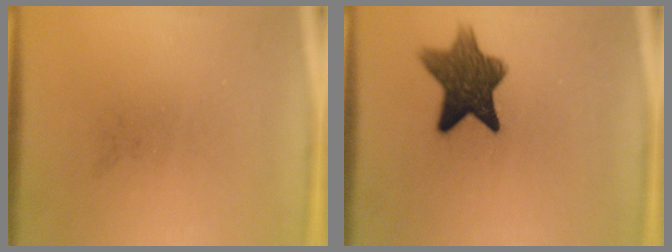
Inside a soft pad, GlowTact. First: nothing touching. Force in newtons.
{"total": 9.8}